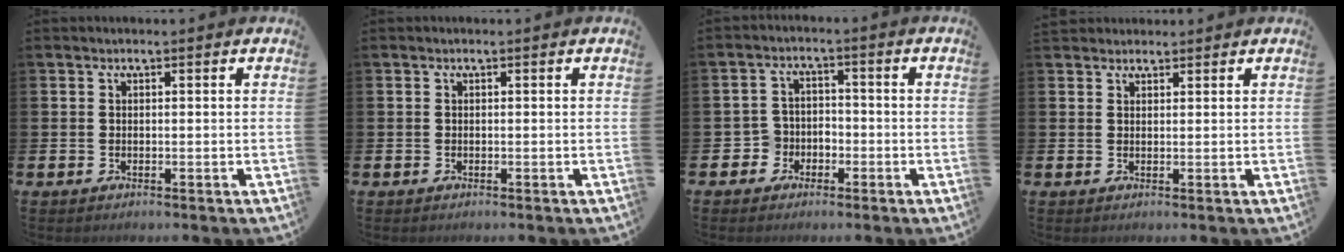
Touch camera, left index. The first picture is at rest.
{"total": 0.0}
{"total": 3.6, "force": [-2.0, 3.0, 0.1], "torque": [-0.019, 0.008, -0.046]}
{"total": 2.0, "force": [1.8, 0.7, -0.1], "torque": [0.013, -0.007, 0.031]}